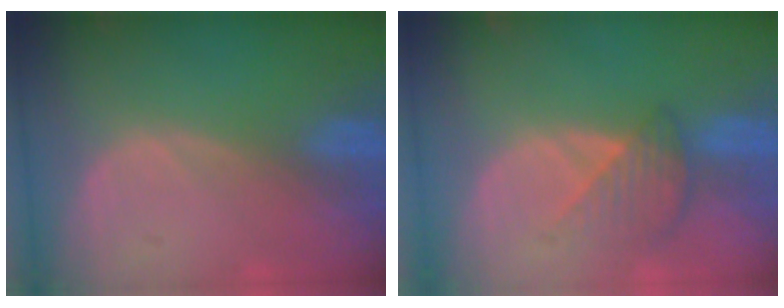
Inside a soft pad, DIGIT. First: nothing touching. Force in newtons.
{"total": 4.6, "press": 4.3, "slide": 1.8}